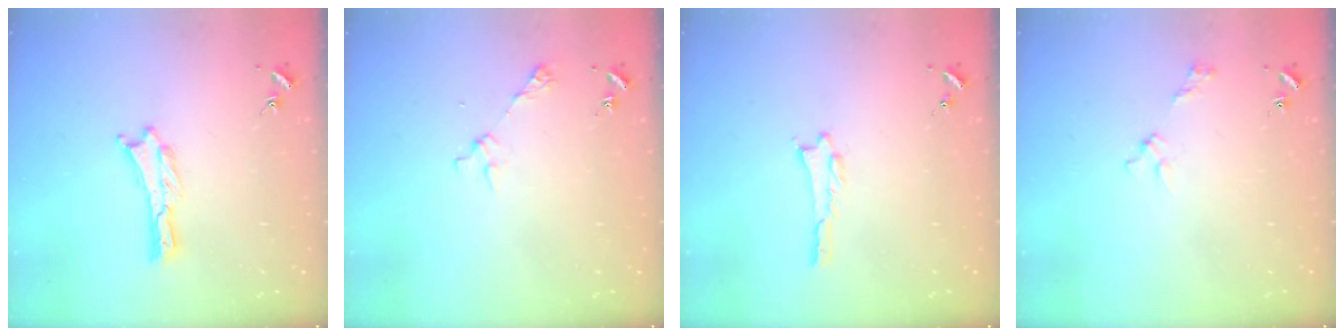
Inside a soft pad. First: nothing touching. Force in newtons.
{"total": 3.3, "press": 3.3, "slide": 0.2}
{"total": 0.0}
{"total": 2.7, "press": 2.6, "slide": 0.3}